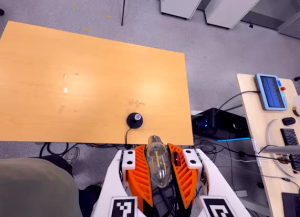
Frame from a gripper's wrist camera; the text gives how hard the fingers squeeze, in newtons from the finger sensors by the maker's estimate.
{"total": 22.5, "left": 25.3, "right": 19.8}